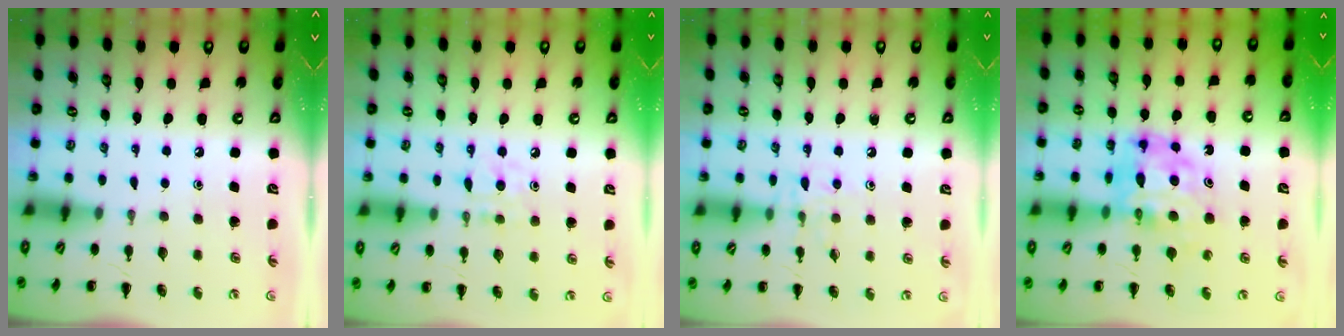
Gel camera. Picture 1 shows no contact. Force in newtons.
{"total": 7.4, "press": 7.2, "slide": 1.8}
{"total": 8.4, "press": 8.2, "slide": 1.6}
{"total": 10.3, "press": 9.8, "slide": 3.1}